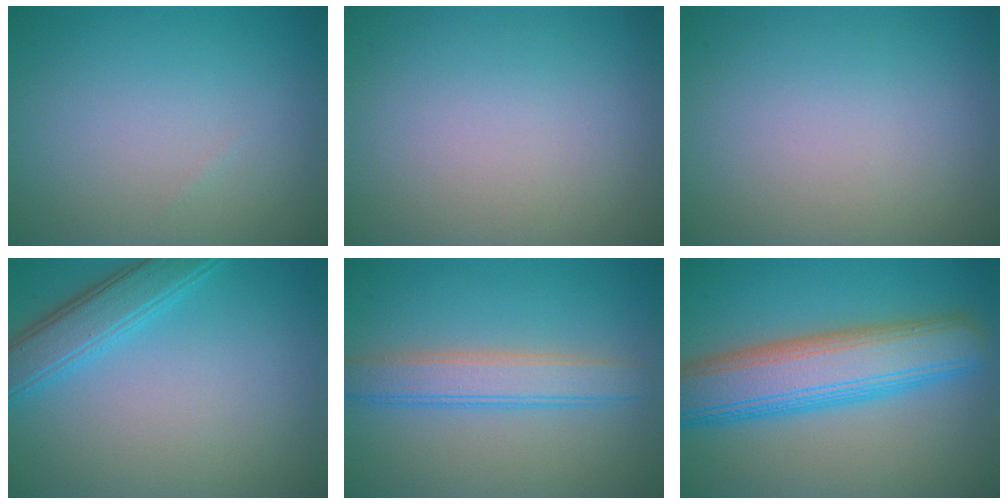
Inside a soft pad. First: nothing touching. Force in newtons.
{"total": 0.0}
{"total": 0.0}
{"total": 3.8, "press": 3.8, "slide": 0.1}
{"total": 4.0, "press": 4.0, "slide": 0.1}
{"total": 9.2, "press": 9.2, "slide": 0.3}